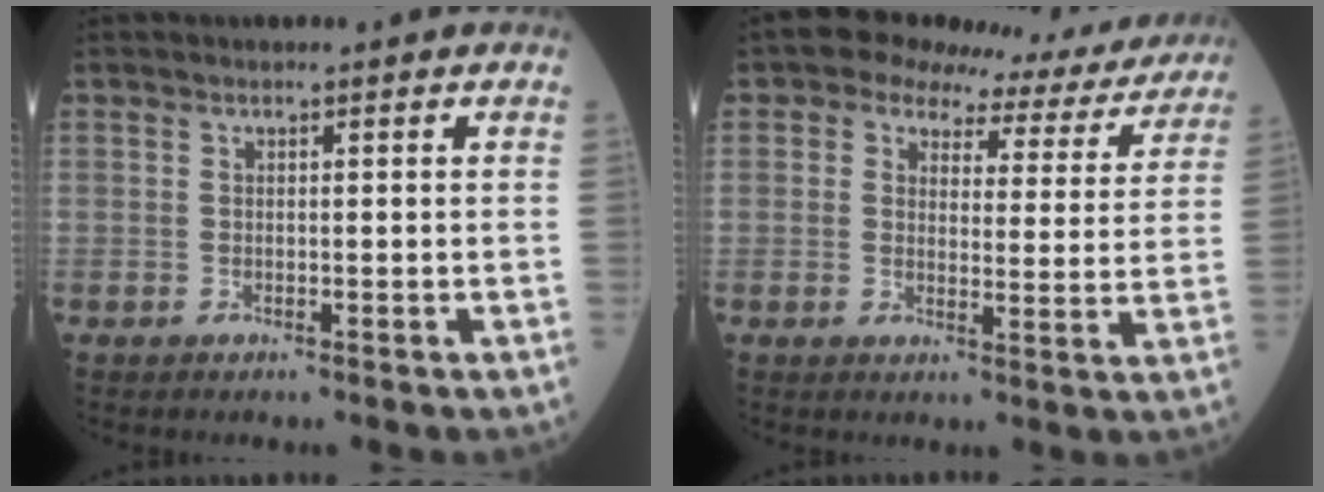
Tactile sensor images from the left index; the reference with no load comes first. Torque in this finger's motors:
{"motor_torque": [1.09, -1.04, -0.06, 0.01]}